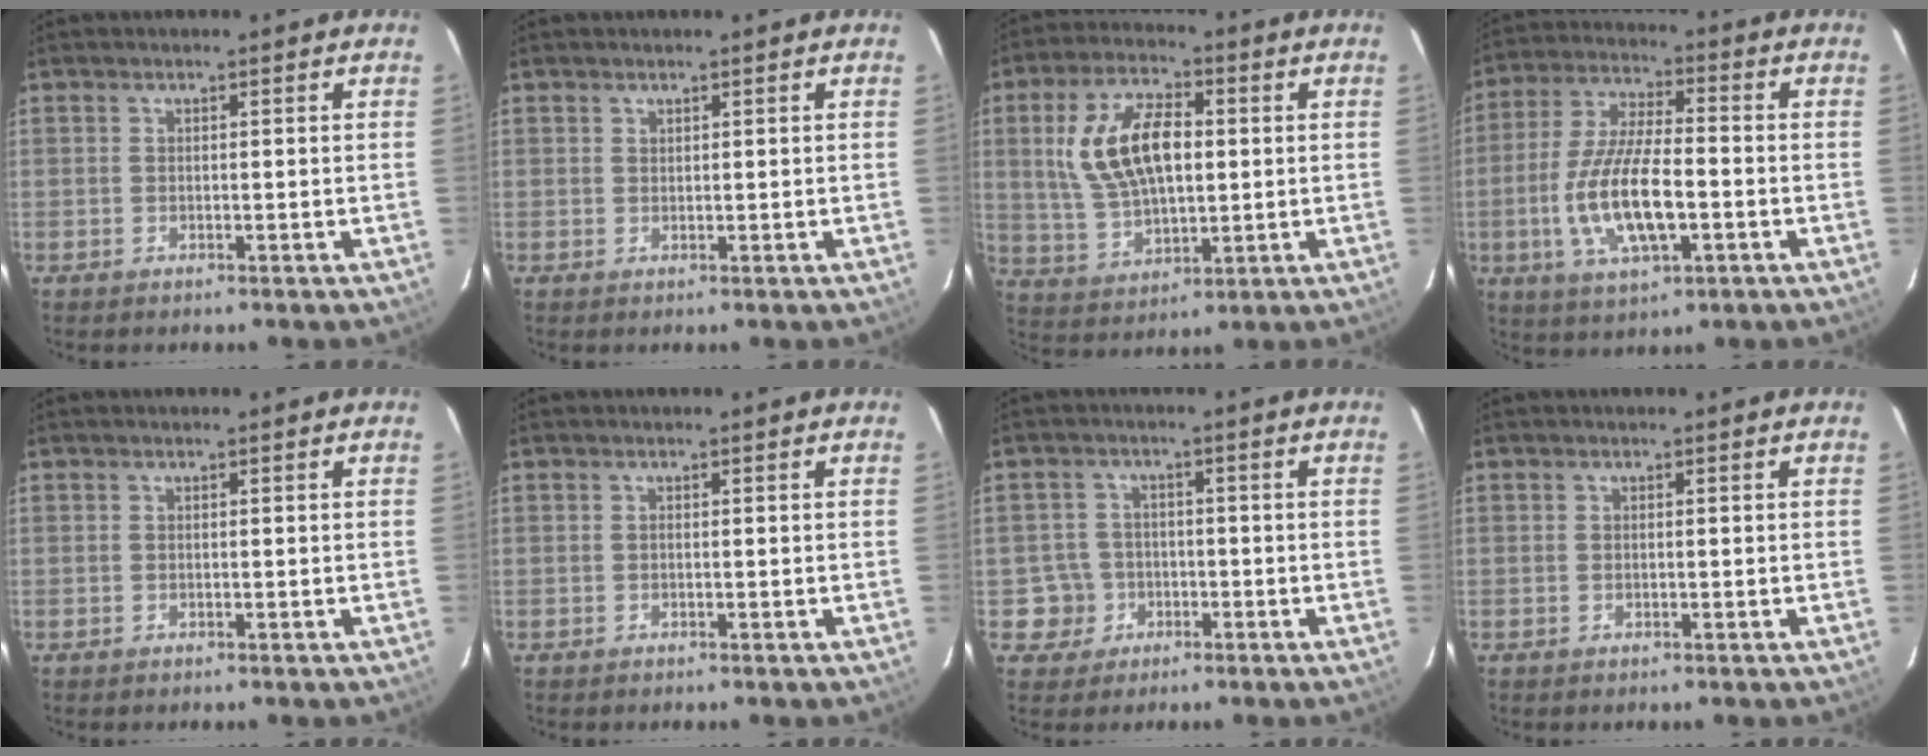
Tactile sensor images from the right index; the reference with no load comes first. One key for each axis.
{"total": 0.5, "fx": 0.4, "fy": 0.3, "fz": 0.0, "tx": 0.001, "ty": 0.001, "tz": 0.009}
{"total": 15.2, "fx": 2.4, "fy": 8.0, "fz": 12.8, "tx": -0.250, "ty": 0.013, "tz": 0.055}
{"total": 14.7, "fx": -3.6, "fy": 5.1, "fz": 13.3, "tx": -0.275, "ty": -0.008, "tz": -0.064}
{"total": 0.0}
{"total": 0.0}
{"total": 5.2, "fx": -1.6, "fy": 4.9, "fz": 0.0, "tx": -0.007, "ty": 0.023, "tz": -0.025}
{"total": 0.0}